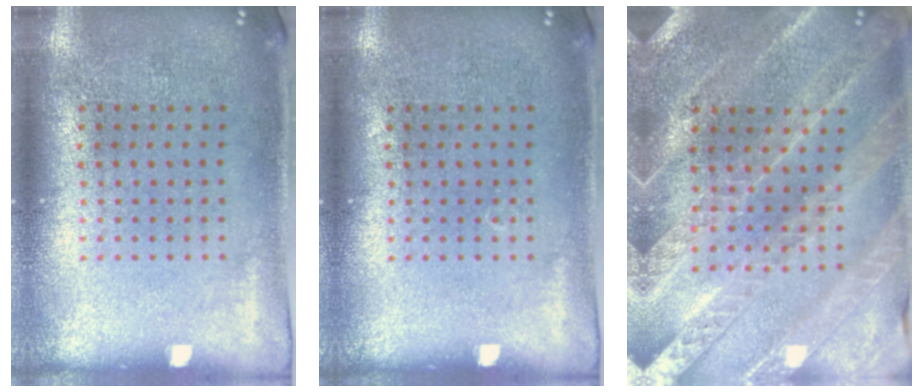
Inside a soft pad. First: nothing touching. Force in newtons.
{"total": 0.0}
{"total": 2.4, "press": 2.4, "slide": 0.4}